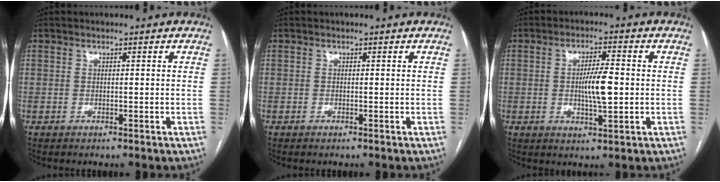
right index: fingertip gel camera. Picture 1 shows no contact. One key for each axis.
{"total": 0.0}
{"total": 6.1, "fx": -0.3, "fy": 1.1, "fz": 6.0, "tx": -0.107, "ty": 0.001, "tz": -0.005}